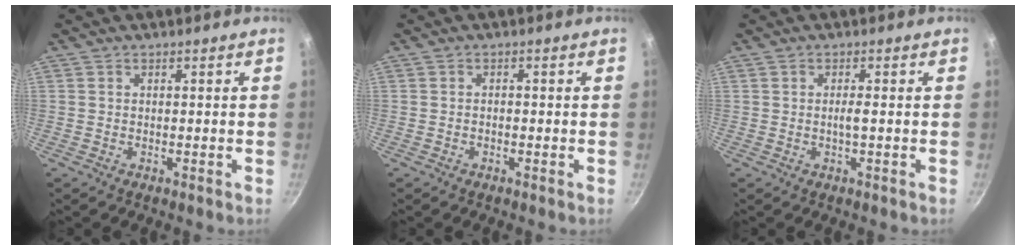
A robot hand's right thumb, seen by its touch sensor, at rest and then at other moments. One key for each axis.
{"total": 0.8, "fx": -0.3, "fy": 0.5, "fz": 0.5, "tx": -0.010, "ty": 0.006, "tz": -0.007}
{"total": 1.6, "fx": -0.2, "fy": 0.1, "fz": 1.5, "tx": -0.031, "ty": 0.001, "tz": -0.004}